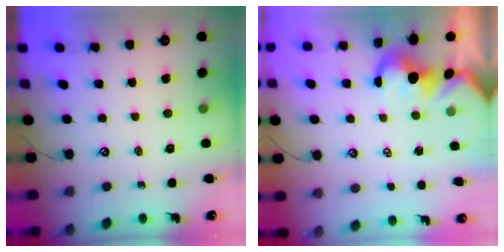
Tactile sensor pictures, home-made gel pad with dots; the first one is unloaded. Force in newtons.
{"total": 2.0, "press": 1.8, "slide": 0.9}